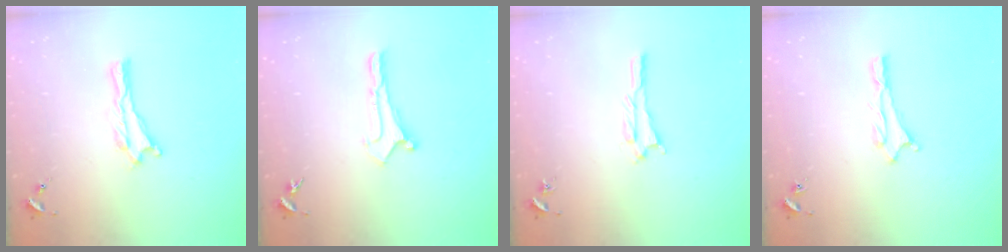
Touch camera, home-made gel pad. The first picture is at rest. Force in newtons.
{"total": 0.0}
{"total": 1.1, "press": 1.1, "slide": 0.1}
{"total": 0.7, "press": 0.7, "slide": 0.2}